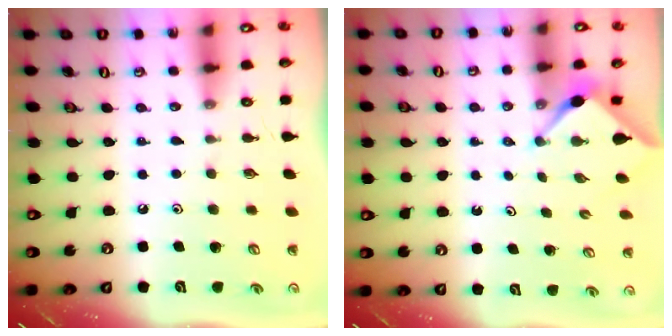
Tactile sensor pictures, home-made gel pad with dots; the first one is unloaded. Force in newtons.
{"total": 2.9, "press": 2.9, "slide": 0.3}